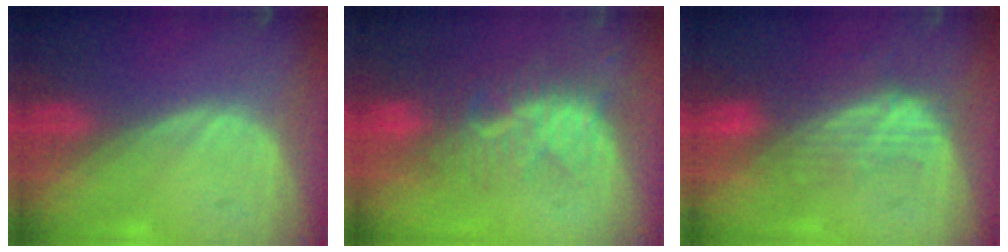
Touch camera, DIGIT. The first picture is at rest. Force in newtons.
{"total": 8.1, "press": 7.4, "slide": 3.5}
{"total": 7.6, "press": 6.8, "slide": 3.3}